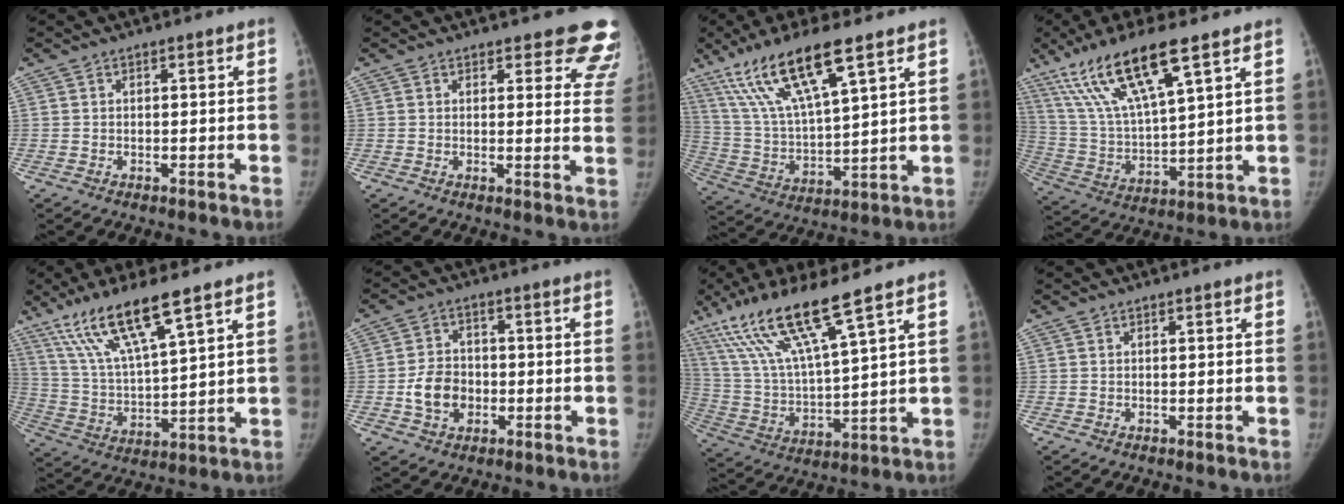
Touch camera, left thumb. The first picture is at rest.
{"total": 10.5, "force": [9.1, 4.0, 3.5], "torque": [0.020, -0.052, 0.071]}
{"total": 17.4, "force": [10.5, 3.8, 13.4], "torque": [-0.261, -0.034, 0.212]}
{"total": 17.7, "force": [10.6, 3.8, 13.7], "torque": [-0.269, -0.033, 0.212]}
{"total": 15.0, "force": [9.7, 2.3, 11.2], "torque": [-0.221, -0.038, 0.199]}
{"total": 7.8, "force": [-1.7, 6.1, 4.5], "torque": [-0.059, 0.015, -0.030]}
{"total": 17.4, "force": [11.0, 1.9, 13.4], "torque": [-0.270, -0.042, 0.217]}
{"total": 0.0}